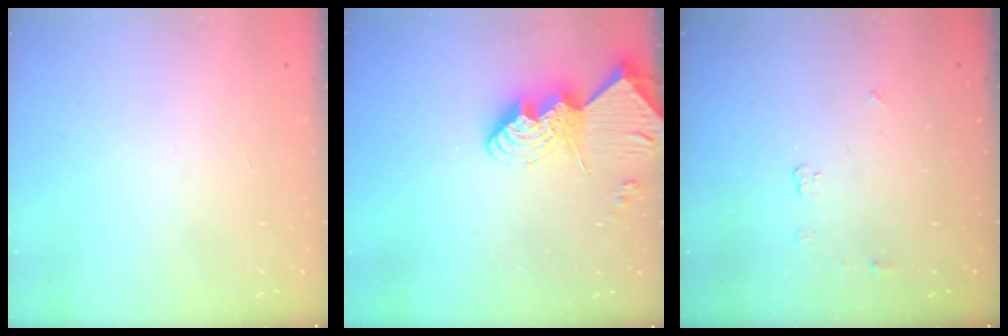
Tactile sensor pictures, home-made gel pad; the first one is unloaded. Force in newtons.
{"total": 13.0, "press": 12.9, "slide": 1.2}
{"total": 3.4, "press": 3.4, "slide": 0.5}